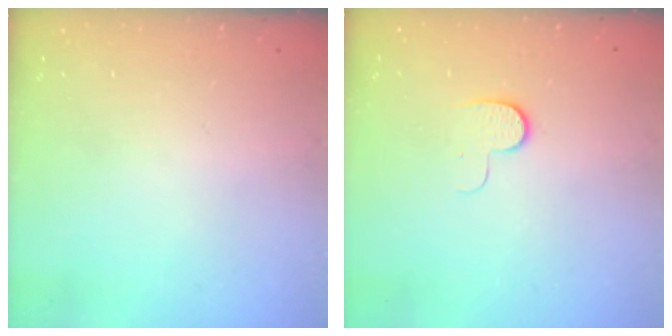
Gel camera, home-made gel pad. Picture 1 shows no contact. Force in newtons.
{"total": 5.5, "press": 5.4, "slide": 0.8}